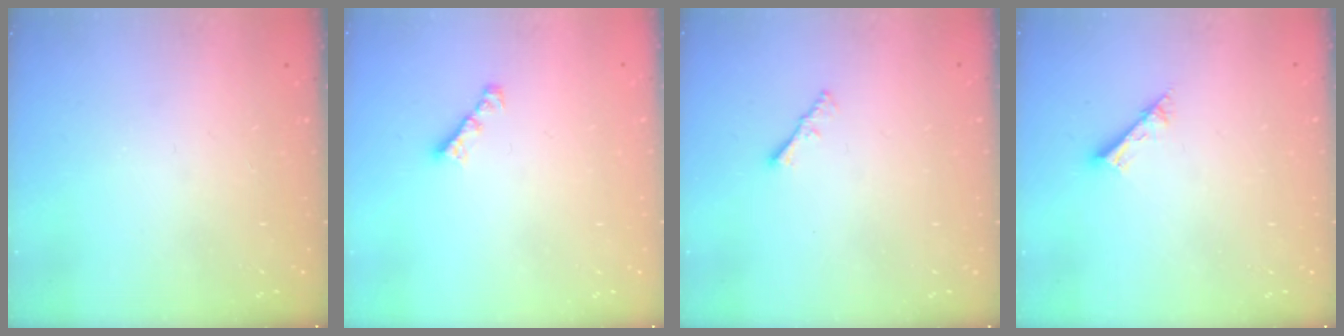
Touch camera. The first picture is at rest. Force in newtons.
{"total": 1.8, "press": 1.7, "slide": 0.7}
{"total": 1.3, "press": 1.2, "slide": 0.4}
{"total": 2.4, "press": 2.4, "slide": 0.1}